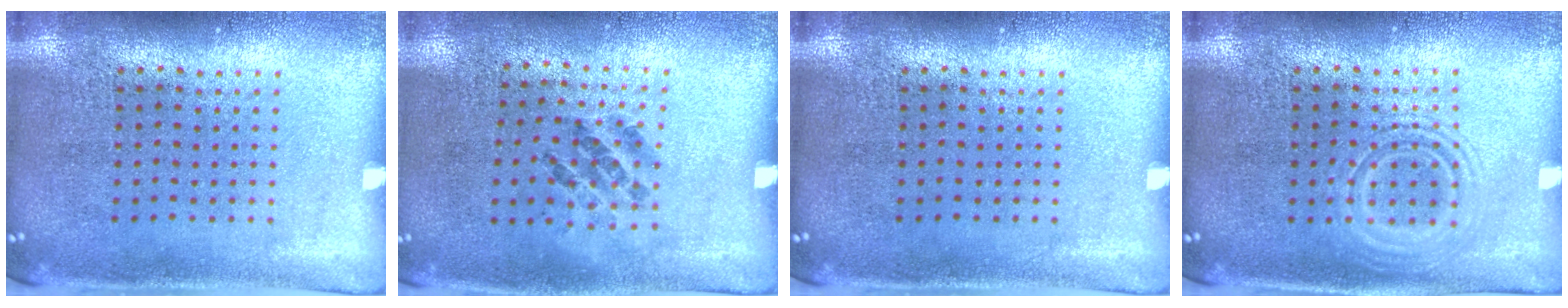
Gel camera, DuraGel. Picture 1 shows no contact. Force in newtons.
{"total": 1.2, "press": 0.7, "slide": 0.9}
{"total": 0.0}
{"total": 2.4, "press": 2.4, "slide": 0.4}